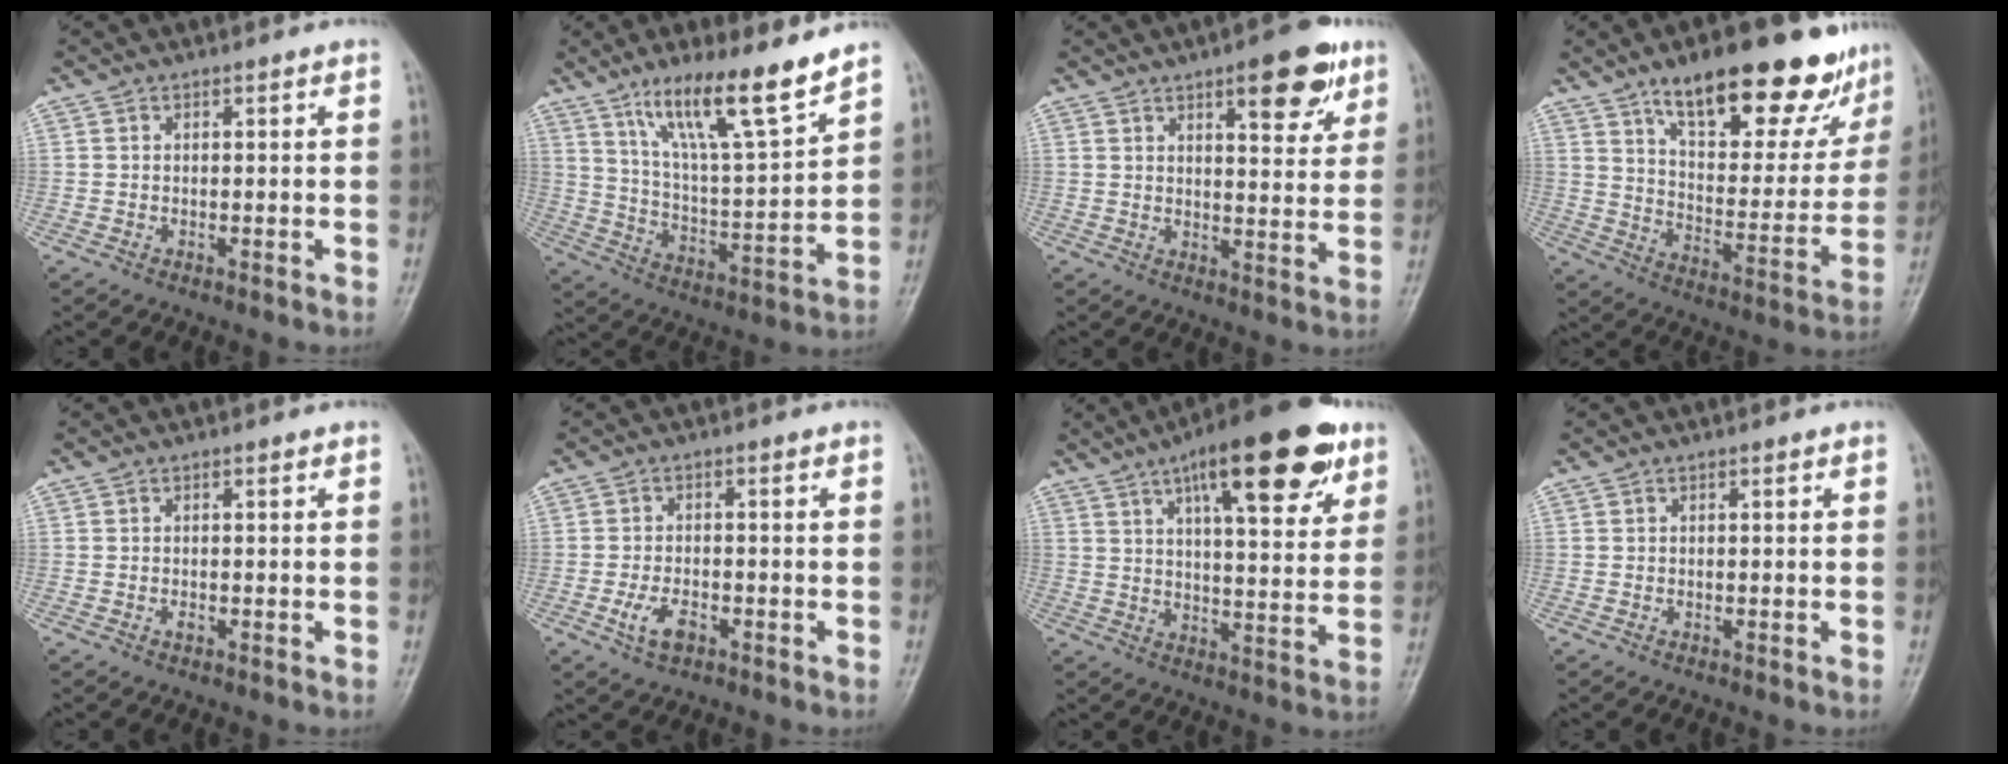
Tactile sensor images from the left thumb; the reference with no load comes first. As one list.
[{"total": 15.3, "force": [10.8, 2.1, 10.5], "torque": [-0.172, -0.064, 0.199]}, {"total": 11.0, "force": [6.3, 3.9, 8.2], "torque": [-0.083, -0.029, 0.083]}, {"total": 25.4, "force": [17.0, 9.4, 16.4], "torque": [-0.184, -0.060, 0.256]}, {"total": 0.7, "force": [-0.2, 0.4, 0.5], "torque": [-0.008, -0.001, -0.004]}, {"total": 4.4, "force": [-1.9, 2.4, 3.2], "torque": [-0.062, 0.007, -0.034]}, {"total": 18.8, "force": [10.1, 6.4, 14.6], "torque": [-0.186, -0.021, 0.144]}, {"total": 0.0}]